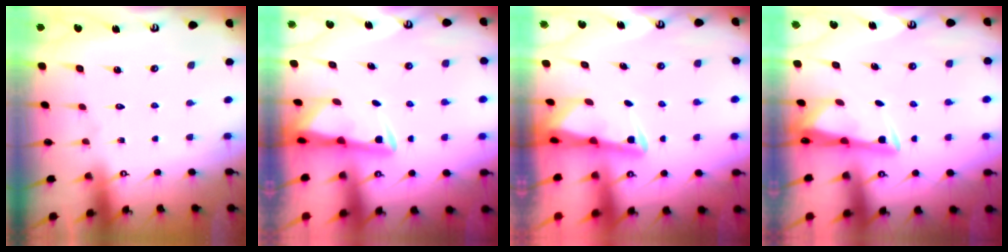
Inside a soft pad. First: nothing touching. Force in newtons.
{"total": 2.7, "press": 2.6, "slide": 0.5}
{"total": 2.4, "press": 2.3, "slide": 0.6}
{"total": 3.2, "press": 3.1, "slide": 0.9}